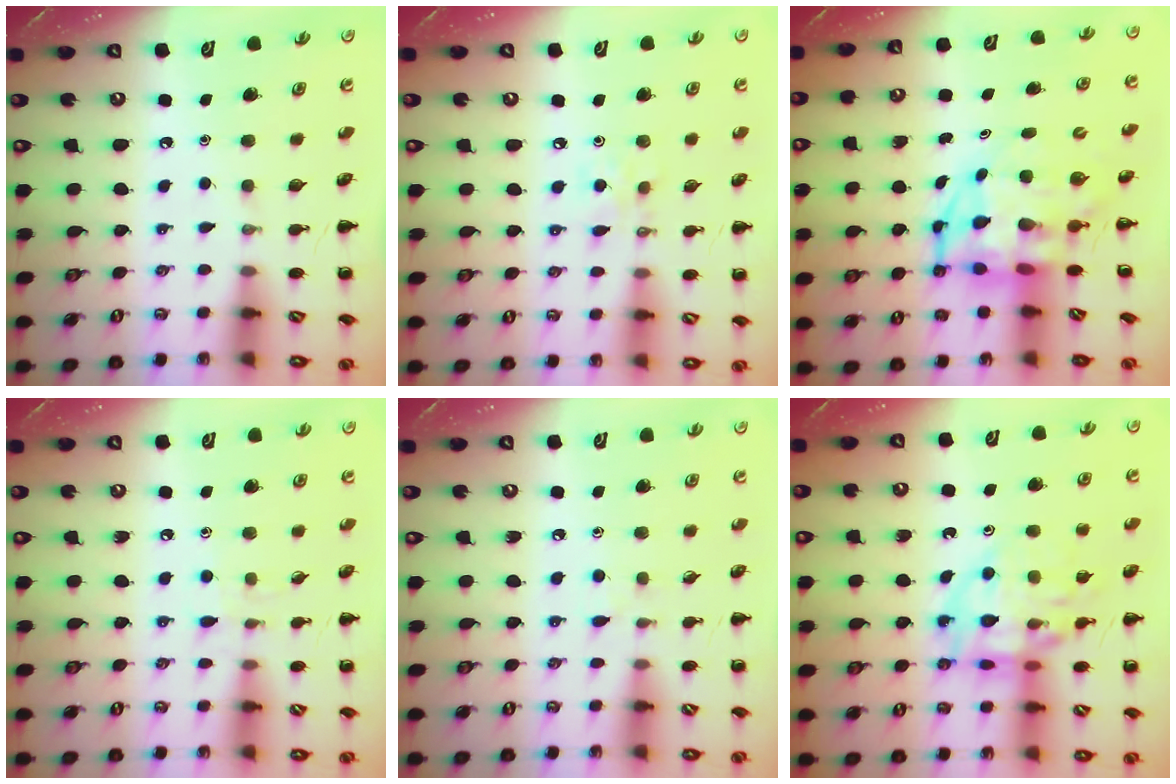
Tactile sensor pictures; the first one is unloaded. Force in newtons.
{"total": 4.0, "press": 3.8, "slide": 1.4}
{"total": 5.4, "press": 5.0, "slide": 1.8}
{"total": 5.5, "press": 5.2, "slide": 1.9}
{"total": 3.9, "press": 3.5, "slide": 1.7}
{"total": 14.8, "press": 14.6, "slide": 2.0}